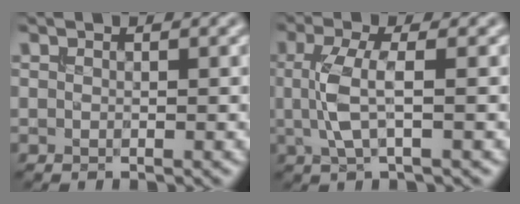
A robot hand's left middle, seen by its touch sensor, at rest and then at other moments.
{"total": 3.3, "force": [0.1, 0.9, 3.2], "torque": [-0.075, -0.001, 0.002]}